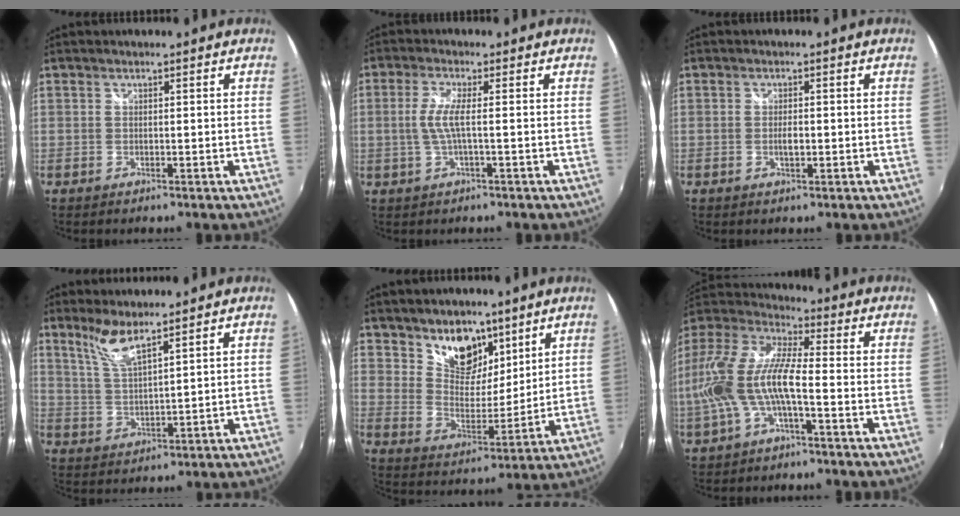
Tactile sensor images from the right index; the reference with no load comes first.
{"total": 4.3, "force": [-0.5, 0.3, 4.3], "torque": [-0.091, 0.000, -0.008]}
{"total": 1.8, "force": [-0.4, 0.8, 1.6], "torque": [-0.028, -0.002, -0.006]}
{"total": 5.9, "force": [4.6, 0.3, 3.6], "torque": [-0.077, -0.002, 0.098]}
{"total": 11.1, "force": [7.6, 6.5, 4.8], "torque": [-0.077, -0.003, 0.136]}
{"total": 15.9, "force": [-3.4, 4.7, 14.8], "torque": [-0.298, -0.002, -0.065]}